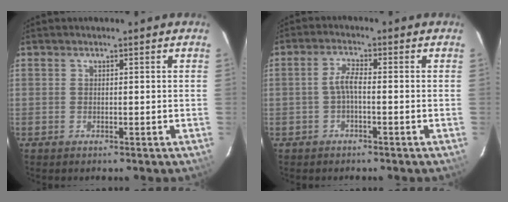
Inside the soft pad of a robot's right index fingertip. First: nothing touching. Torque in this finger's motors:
{"motor_torque": [0.60, 0.02, 0.46, 0.10]}